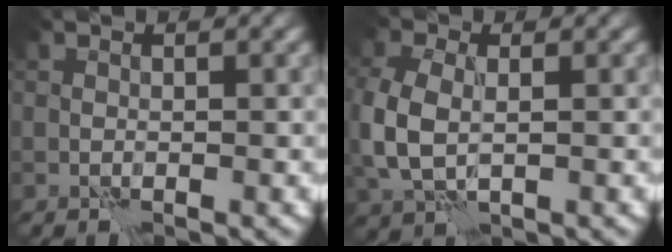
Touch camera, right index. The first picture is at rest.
{"total": 4.9, "force": [0.2, 3.3, 3.6], "torque": [-0.102, -0.007, 0.003]}